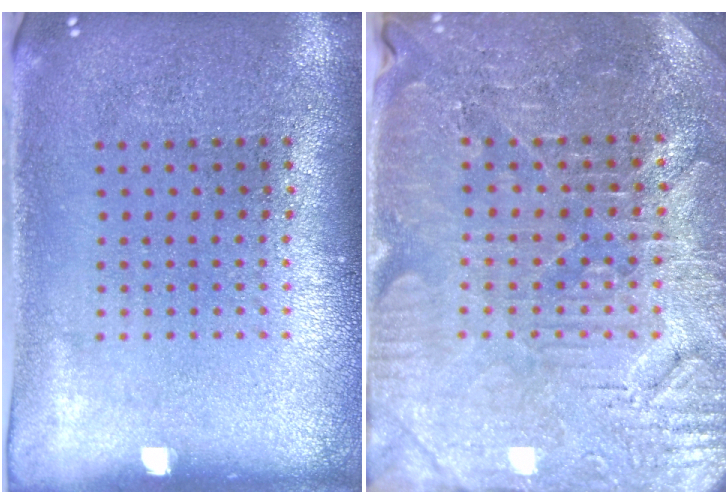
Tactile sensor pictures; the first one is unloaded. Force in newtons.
{"total": 3.8, "press": 3.7, "slide": 0.7}